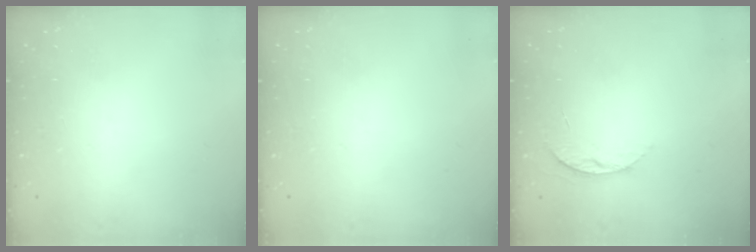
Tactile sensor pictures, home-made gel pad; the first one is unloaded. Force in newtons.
{"total": 0.0}
{"total": 5.8, "press": 5.8, "slide": 0.6}